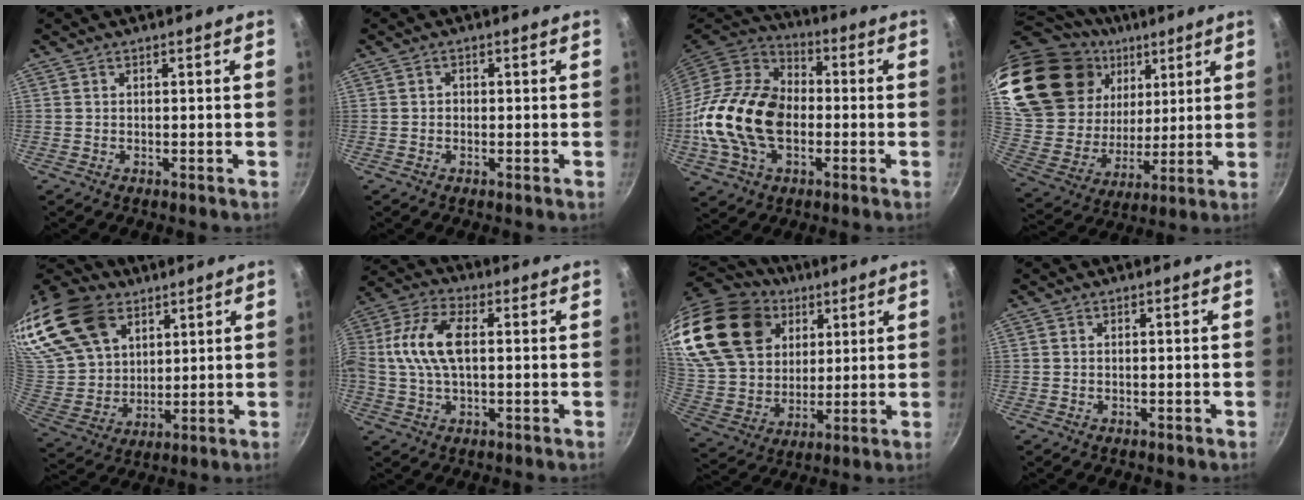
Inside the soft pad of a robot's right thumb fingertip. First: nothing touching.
{"total": 0.9, "force": [-0.1, 0.8, 0.4], "torque": [-0.005, 0.004, -0.003]}
{"total": 21.7, "force": [-2.9, 14.8, 15.6], "torque": [-0.277, 0.033, -0.062]}
{"total": 29.9, "force": [15.9, 18.9, 16.8], "torque": [-0.319, -0.029, 0.306]}
{"total": 26.3, "force": [14.8, 17.4, 12.9], "torque": [-0.281, -0.019, 0.288]}
{"total": 12.3, "force": [1.2, 6.7, 10.2], "torque": [-0.206, 0.026, 0.008]}
{"total": 28.7, "force": [14.6, 20.1, 14.2], "torque": [-0.281, -0.022, 0.288]}
{"total": 0.0}